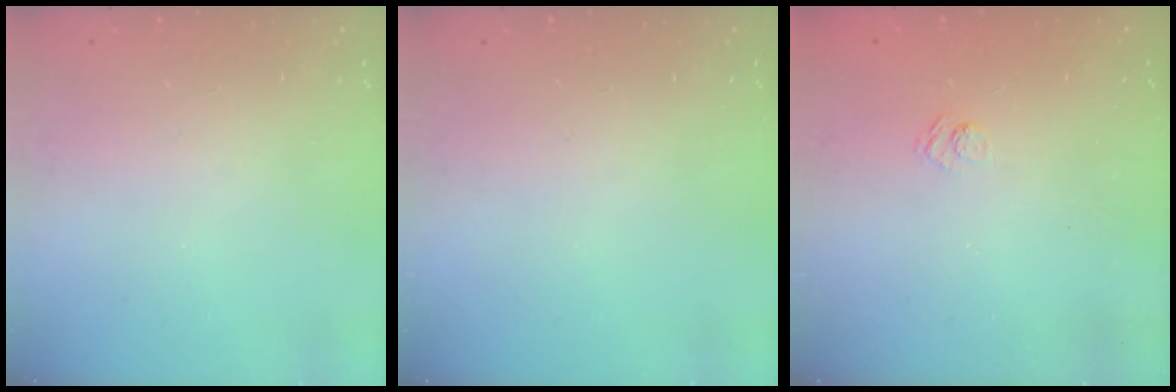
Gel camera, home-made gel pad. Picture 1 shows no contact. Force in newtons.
{"total": 0.0}
{"total": 2.4, "press": 2.0, "slide": 1.3}